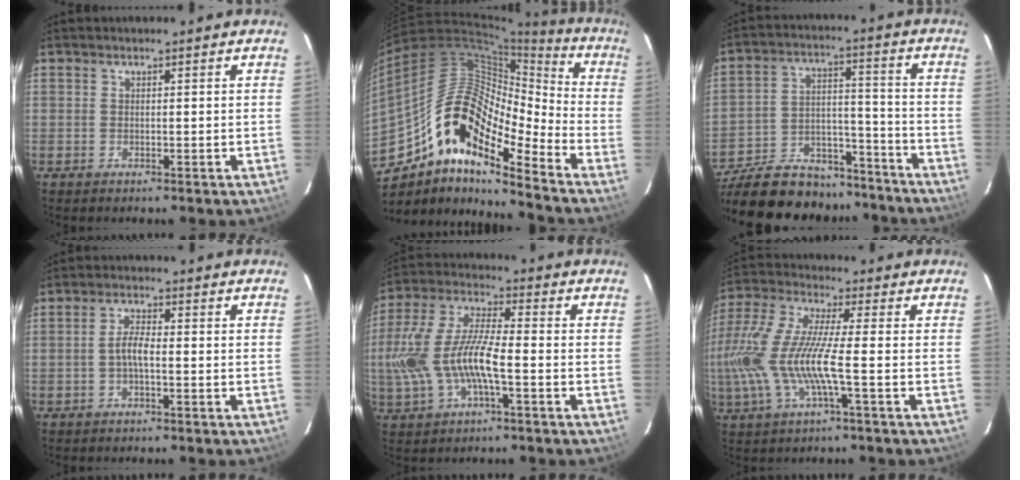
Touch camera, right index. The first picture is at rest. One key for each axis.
{"total": 19.2, "fx": -11.5, "fy": 6.1, "fz": 14.1, "tx": -0.237, "ty": -0.010, "tz": -0.228}
{"total": 26.1, "fx": -21.5, "fy": 10.6, "fz": 10.2, "tx": -0.218, "ty": 0.025, "tz": -0.306}
{"total": 2.9, "fx": -0.9, "fy": 0.8, "fz": 2.7, "tx": -0.059, "ty": 0.008, "tz": -0.018}
{"total": 14.3, "fx": -3.2, "fy": 5.0, "fz": 13.0, "tx": -0.278, "ty": 0.003, "tz": -0.060}
{"total": 15.4, "fx": -3.4, "fy": 2.2, "fz": 14.9, "tx": -0.299, "ty": -0.012, "tz": -0.069}